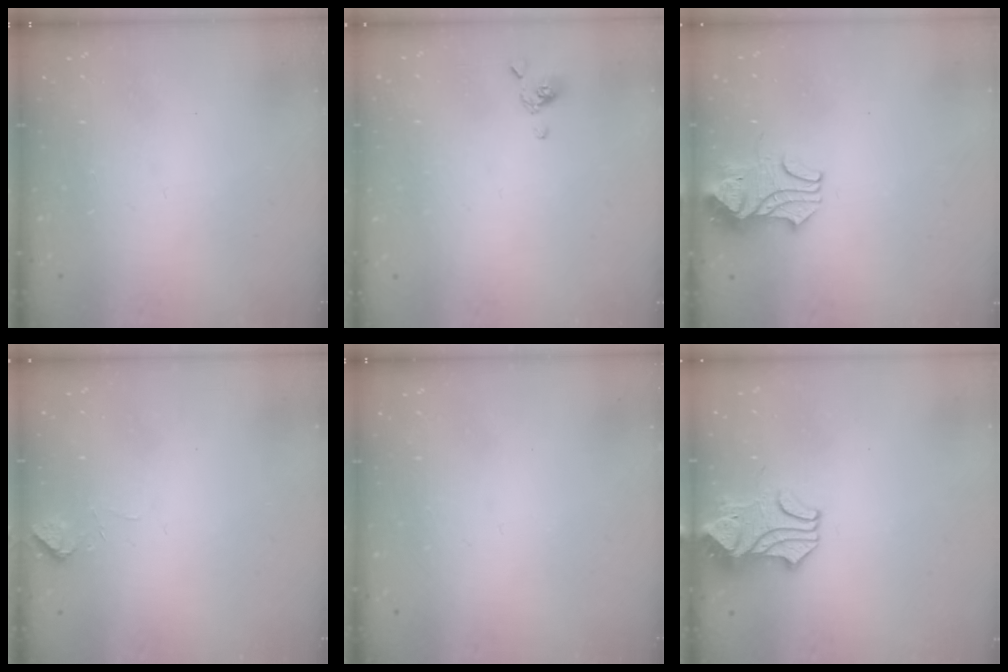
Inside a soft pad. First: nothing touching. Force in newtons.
{"total": 2.1, "press": 2.1, "slide": 0.5}
{"total": 2.1, "press": 1.9, "slide": 0.9}
{"total": 2.7, "press": 2.6, "slide": 0.6}
{"total": 0.0}
{"total": 2.4, "press": 2.2, "slide": 1.1}